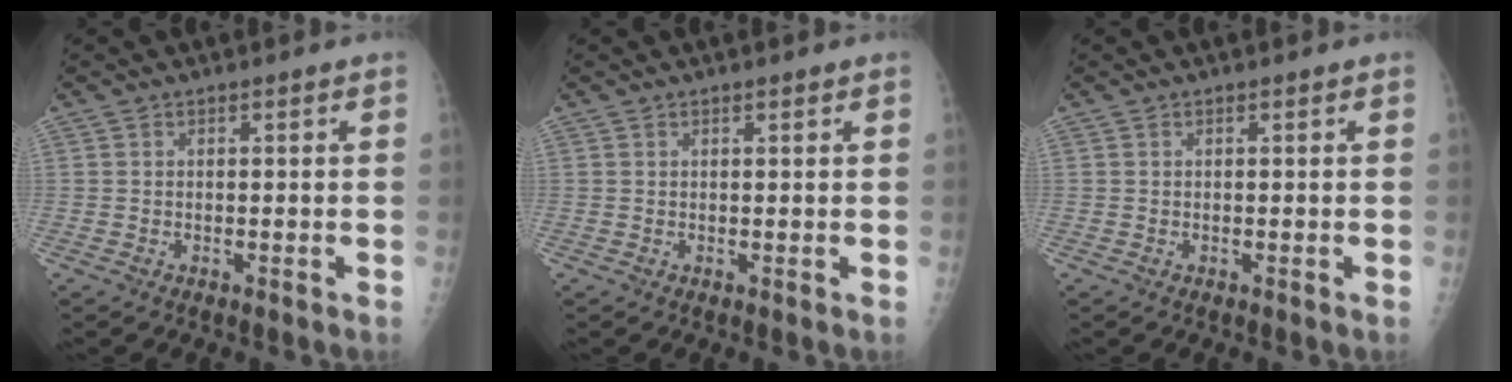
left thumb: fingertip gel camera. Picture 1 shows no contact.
{"total": 0.6, "force": [0.5, 0.2, 0.4], "torque": [-0.006, -0.002, 0.007]}
{"total": 0.0}